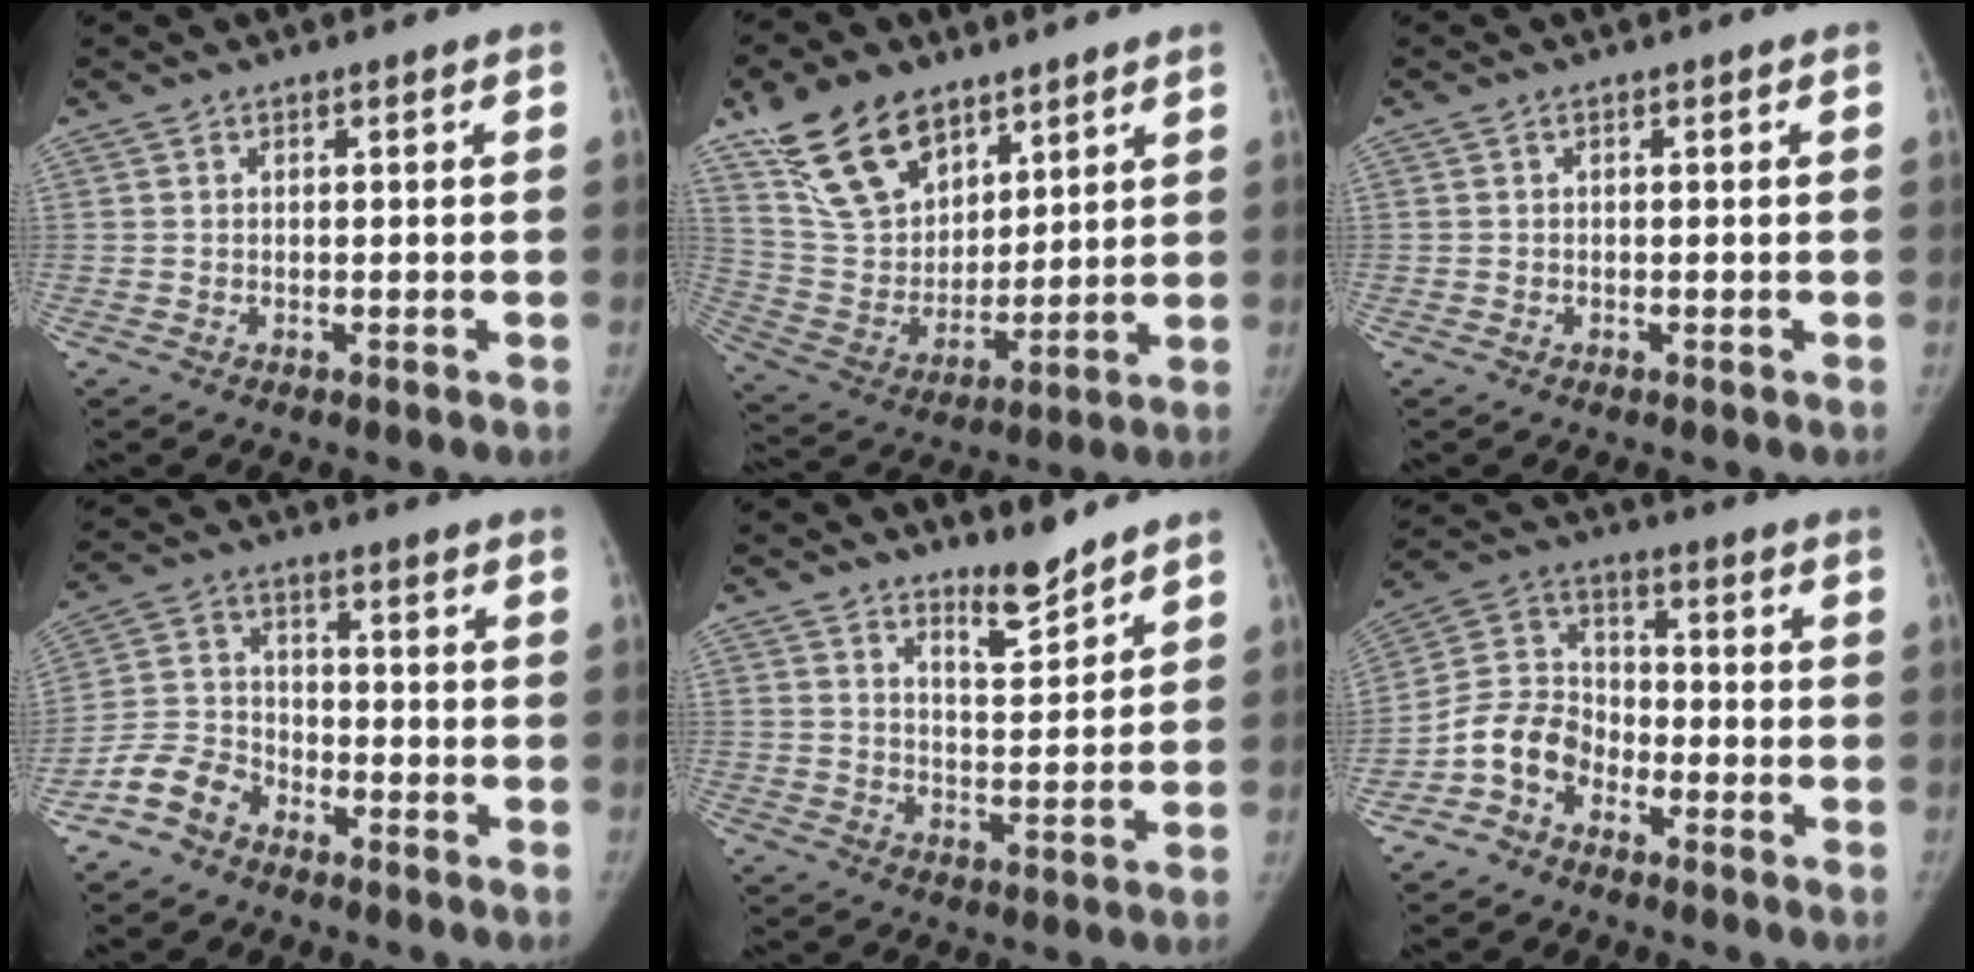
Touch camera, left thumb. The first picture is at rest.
{"total": 17.1, "force": [11.1, 10.0, 8.3], "torque": [-0.117, -0.047, 0.219]}
{"total": 0.0}
{"total": 7.3, "force": [-5.3, 4.4, 2.2], "torque": [-0.040, 0.033, -0.115]}
{"total": 6.3, "force": [5.4, 1.3, 2.9], "torque": [-0.035, -0.054, 0.092]}
{"total": 8.9, "force": [-5.0, 6.3, 3.8], "torque": [-0.065, 0.050, -0.110]}